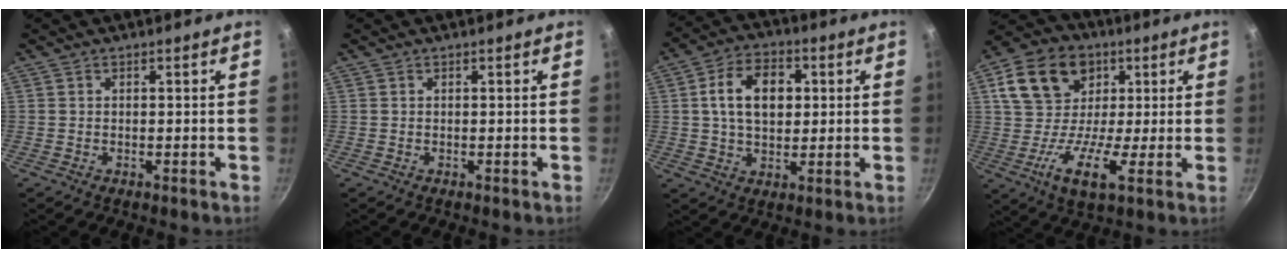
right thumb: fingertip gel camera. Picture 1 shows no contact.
{"total": 0.0}
{"total": 11.6, "force": [2.0, 7.9, 8.3], "torque": [-0.119, 0.011, 0.026]}
{"total": 15.9, "force": [3.2, 11.6, 10.4], "torque": [-0.153, 0.007, 0.038]}